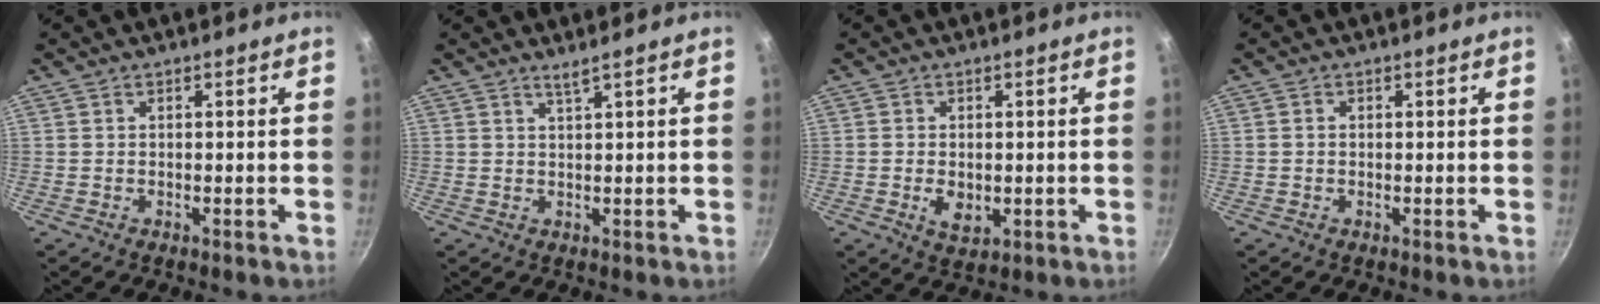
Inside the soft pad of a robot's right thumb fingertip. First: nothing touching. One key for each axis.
{"total": 1.5, "fx": 1.0, "fy": -0.4, "fz": 1.0, "tx": -0.019, "ty": -0.011, "tz": 0.021}
{"total": 4.4, "fx": -0.7, "fy": 2.9, "fz": 3.2, "tx": -0.051, "ty": -0.005, "tz": -0.006}
{"total": 0.9, "fx": 0.0, "fy": 0.8, "fz": 0.4, "tx": -0.007, "ty": 0.005, "tz": -0.001}